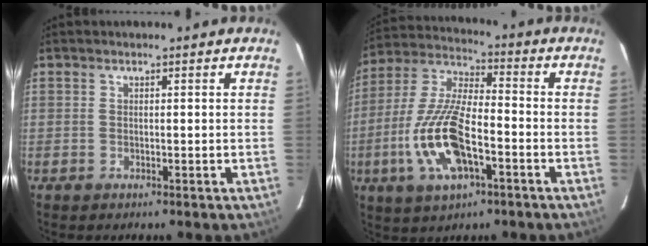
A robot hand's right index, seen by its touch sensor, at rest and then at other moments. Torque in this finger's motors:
{"motor_torque": [2.01, -0.13, 0.45, 0.21]}